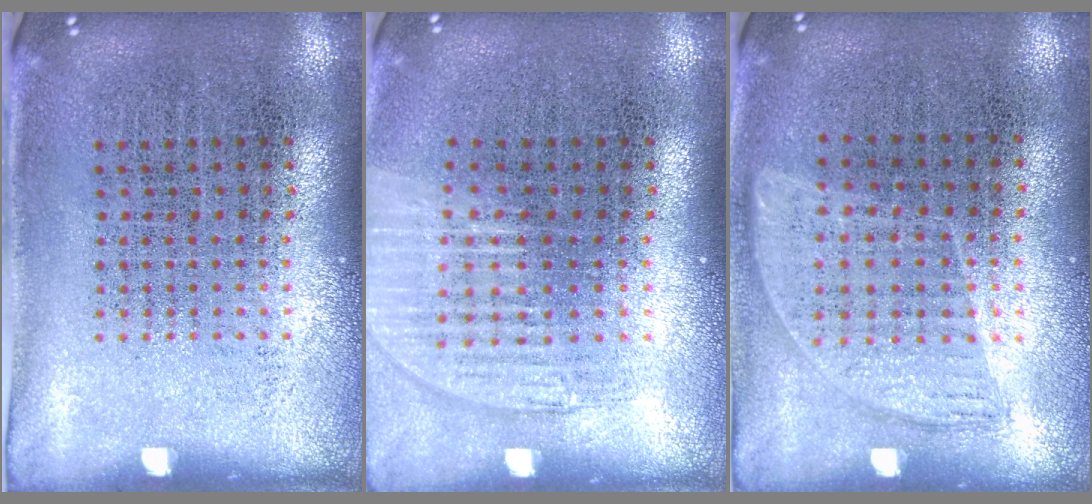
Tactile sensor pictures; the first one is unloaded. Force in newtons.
{"total": 1.2, "press": 1.1, "slide": 0.4}
{"total": 1.0, "press": 0.8, "slide": 0.5}